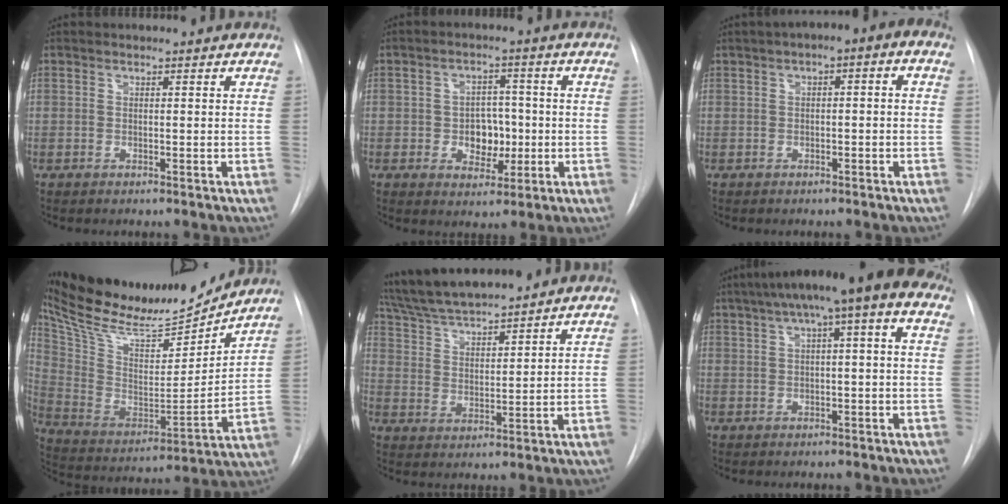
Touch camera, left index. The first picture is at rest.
{"total": 5.6, "force": [-0.8, 4.1, 3.8], "torque": [-0.051, 0.010, -0.005]}
{"total": 5.6, "force": [1.4, 1.9, 5.1], "torque": [-0.079, 0.032, 0.013]}
{"total": 24.3, "force": [22.0, 4.5, 9.3], "torque": [-0.179, -0.022, 0.356]}
{"total": 12.8, "force": [11.7, 1.0, 5.1], "torque": [-0.095, 0.022, 0.211]}
{"total": 12.8, "force": [6.1, 2.0, 11.1], "torque": [-0.170, 0.057, 0.081]}